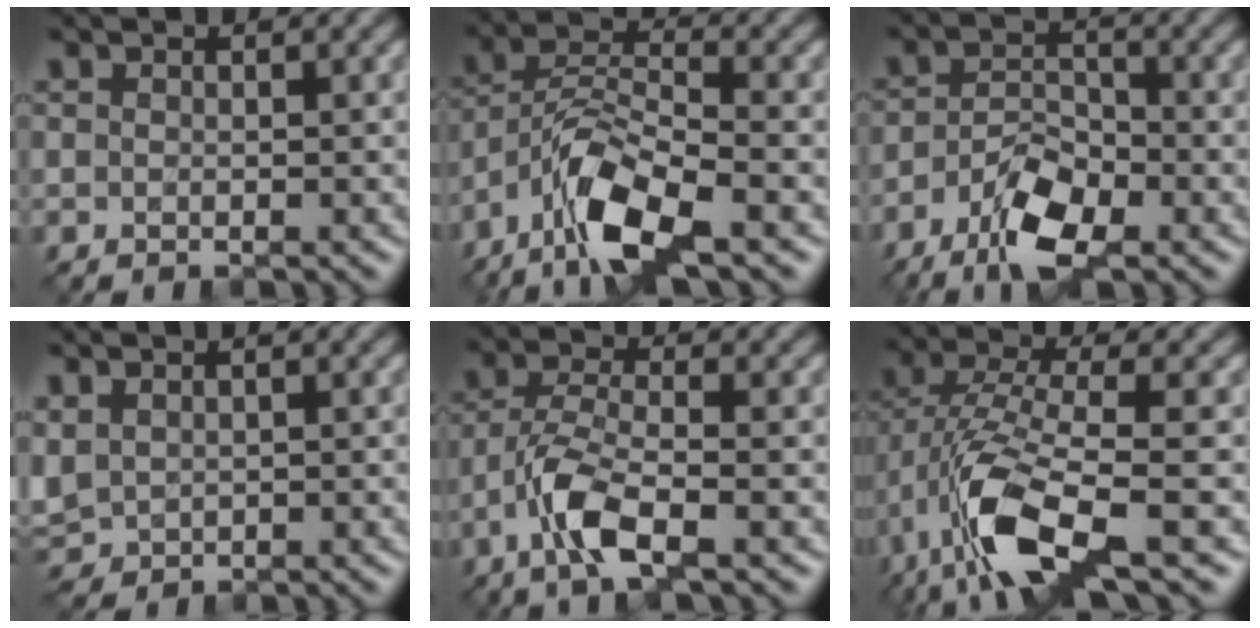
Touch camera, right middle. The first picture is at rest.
{"total": 8.4, "force": [-5.1, 2.5, 6.2], "torque": [-0.117, 0.002, -0.100]}
{"total": 5.8, "force": [-3.5, 2.3, 4.0], "torque": [-0.082, -0.005, -0.068]}
{"total": 2.6, "force": [0.5, 2.1, 1.5], "torque": [-0.046, -0.002, 0.015]}
{"total": 4.8, "force": [-2.5, 1.3, 3.9], "torque": [-0.087, 0.001, -0.058]}
{"total": 9.1, "force": [-3.6, 3.2, 7.7], "torque": [-0.167, -0.006, -0.078]}